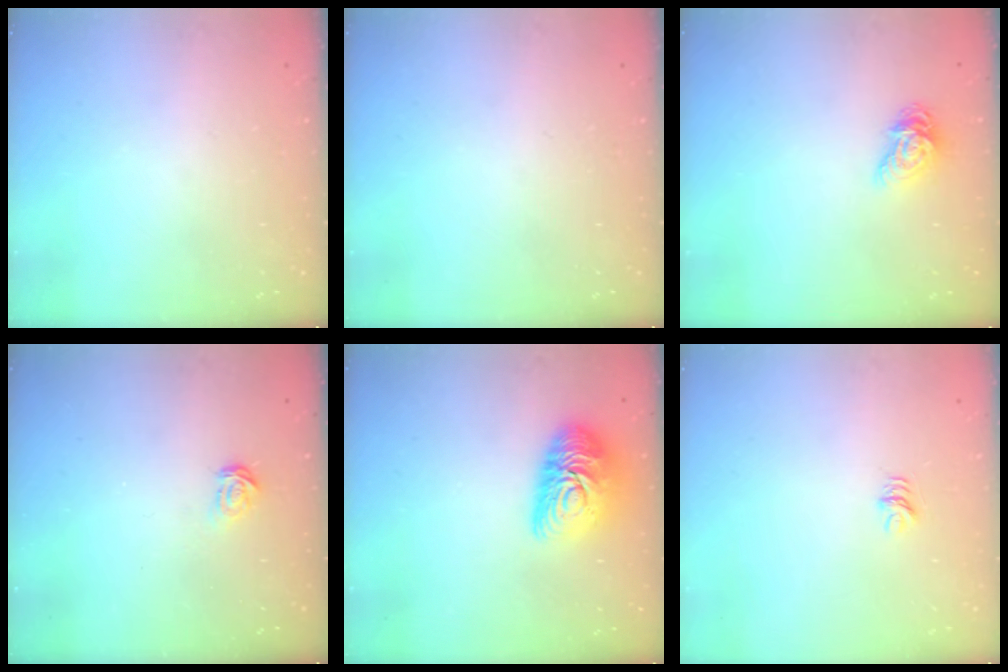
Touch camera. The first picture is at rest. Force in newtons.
{"total": 0.0}
{"total": 7.3, "press": 7.3, "slide": 0.6}
{"total": 2.3, "press": 2.3, "slide": 0.3}
{"total": 13.0, "press": 13.0, "slide": 0.8}
{"total": 3.9, "press": 3.9, "slide": 0.3}